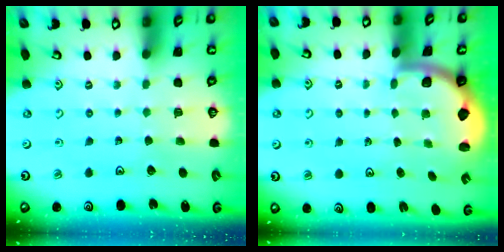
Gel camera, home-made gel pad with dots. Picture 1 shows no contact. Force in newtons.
{"total": 2.0, "press": 1.9, "slide": 0.5}